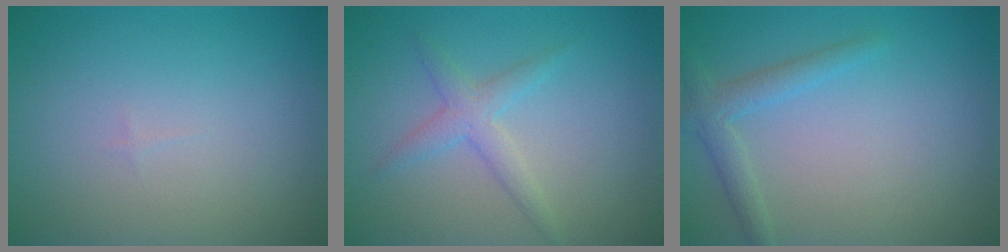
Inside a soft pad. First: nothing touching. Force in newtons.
{"total": 2.2, "press": 2.2, "slide": 0.1}
{"total": 2.1, "press": 2.1, "slide": 0.1}